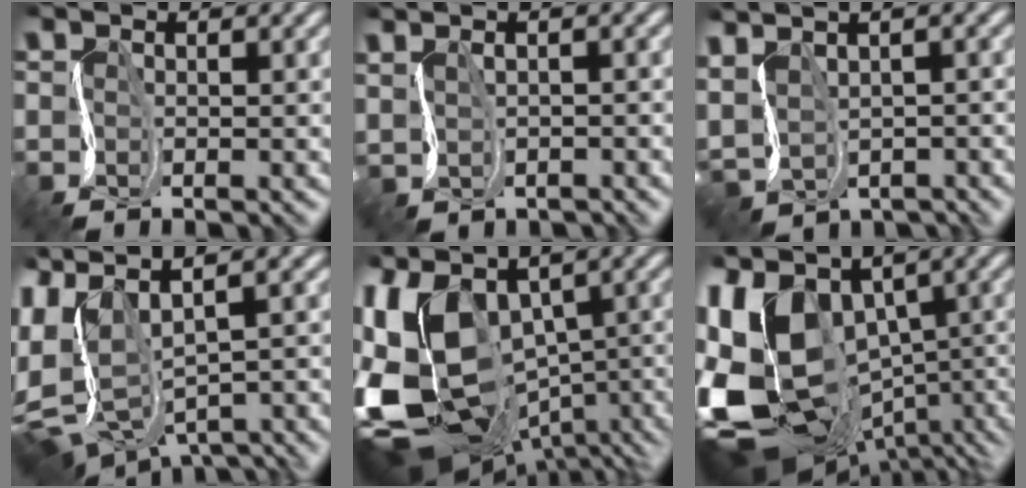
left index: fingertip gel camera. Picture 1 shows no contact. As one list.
[{"total": 0.9, "force": [-0.2, -0.8, -0.3], "torque": [-0.007, -0.012, 0.010]}, {"total": 1.3, "force": [-0.1, 0.7, 1.1], "torque": [-0.018, -0.011, 0.017]}, {"total": 6.0, "force": [-0.3, 2.9, 5.2], "torque": [-0.138, -0.013, 0.009]}, {"total": 15.0, "force": [-2.6, 9.5, 11.3], "torque": [-0.243, -0.032, -0.003]}, {"total": 15.4, "force": [-1.1, 10.2, 11.5], "torque": [-0.234, -0.033, 0.029]}]